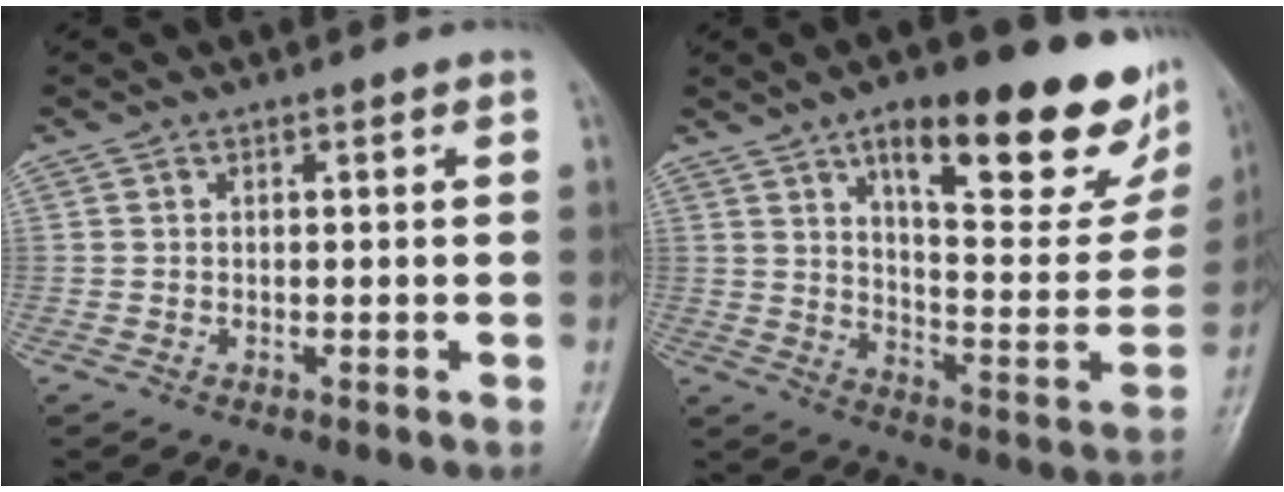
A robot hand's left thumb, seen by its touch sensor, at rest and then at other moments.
{"total": 26.6, "force": [15.2, 8.5, 20.0], "torque": [-0.231, -0.055, 0.223]}